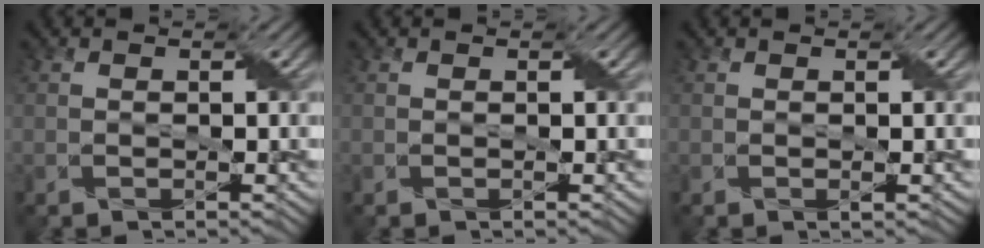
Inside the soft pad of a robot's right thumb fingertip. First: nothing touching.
{"total": 0.0}
{"total": 0.0}